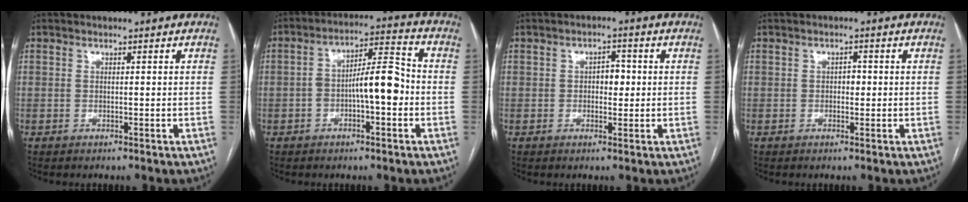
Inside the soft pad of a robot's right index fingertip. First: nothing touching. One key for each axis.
{"total": 8.6, "fx": -1.8, "fy": 2.3, "fz": 8.1, "tx": -0.134, "ty": 0.031, "tz": -0.029}
{"total": 3.0, "fx": 0.2, "fy": 1.8, "fz": 2.4, "tx": -0.033, "ty": 0.008, "tz": 0.004}
{"total": 1.6, "fx": 0.0, "fy": 1.0, "fz": 1.2, "tx": -0.015, "ty": 0.004, "tz": -0.001}